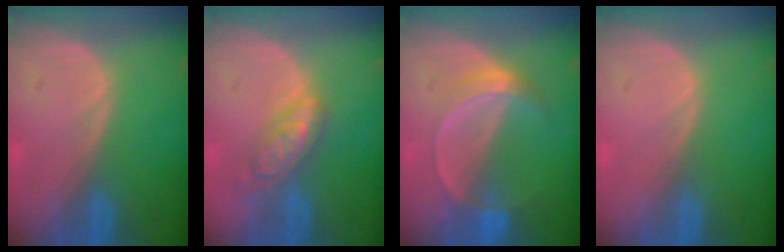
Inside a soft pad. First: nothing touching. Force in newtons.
{"total": 5.9, "press": 5.2, "slide": 2.9}
{"total": 5.1, "press": 4.6, "slide": 2.1}
{"total": 0.0}